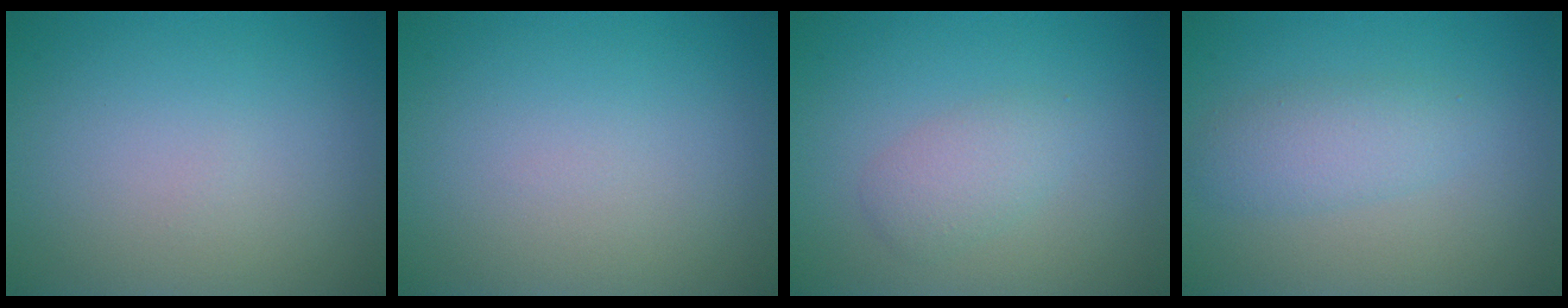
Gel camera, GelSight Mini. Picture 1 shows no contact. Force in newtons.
{"total": 0.0}
{"total": 2.0, "press": 2.0, "slide": 0.0}
{"total": 2.6, "press": 2.6, "slide": 0.1}